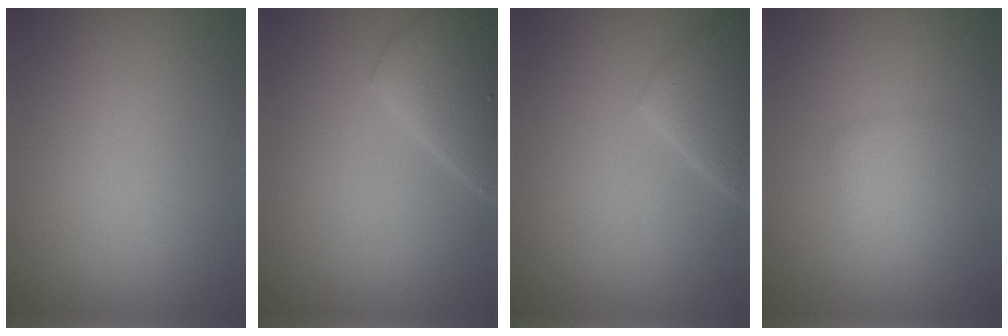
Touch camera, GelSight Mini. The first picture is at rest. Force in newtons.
{"total": 5.0, "press": 5.0, "slide": 0.3}
{"total": 4.1, "press": 4.1, "slide": 0.2}
{"total": 1.9, "press": 1.9, "slide": 0.0}